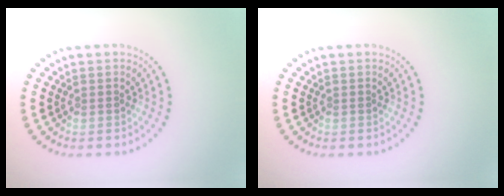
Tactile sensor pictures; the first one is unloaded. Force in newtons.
{"total": 0.0}